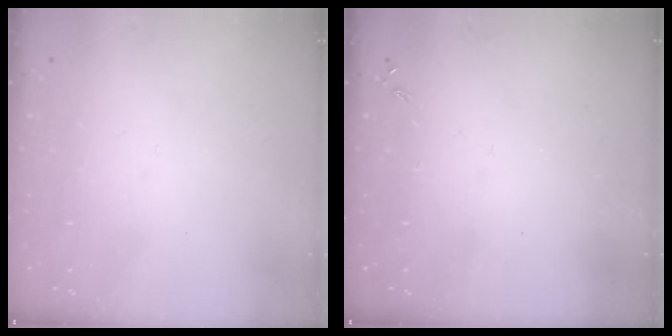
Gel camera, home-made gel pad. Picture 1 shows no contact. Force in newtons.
{"total": 0.0}